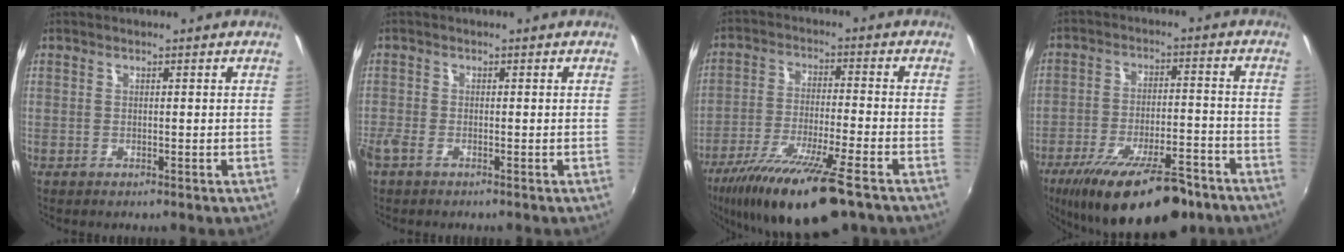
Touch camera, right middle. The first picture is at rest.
{"total": 2.7, "force": [-1.9, 1.1, 1.6], "torque": [-0.041, -0.008, -0.040]}
{"total": 17.8, "force": [-12.8, 2.7, 12.1], "torque": [-0.232, -0.040, -0.219]}
{"total": 20.6, "force": [-14.9, 6.2, 12.9], "torque": [-0.230, -0.038, -0.220]}